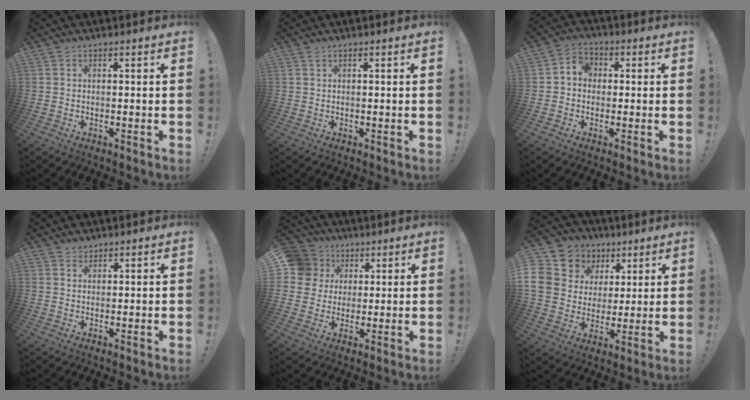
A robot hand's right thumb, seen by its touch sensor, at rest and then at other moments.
{"total": 0.7, "force": [0.5, 0.1, 0.6], "torque": [-0.017, 0.002, 0.010]}
{"total": 4.8, "force": [-0.7, 4.2, 2.3], "torque": [-0.035, 0.013, -0.011]}
{"total": 1.9, "force": [1.6, 1.0, 0.0], "torque": [0.014, -0.013, 0.027]}
{"total": 10.4, "force": [2.6, 9.7, 2.9], "torque": [-0.034, -0.009, 0.055]}
{"total": 14.0, "force": [4.9, 12.2, 4.8], "torque": [-0.084, -0.024, 0.111]}